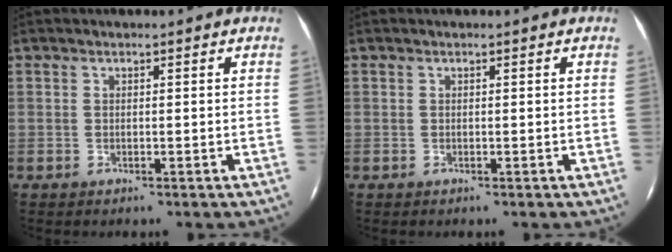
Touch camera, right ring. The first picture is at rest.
{"total": 0.0}